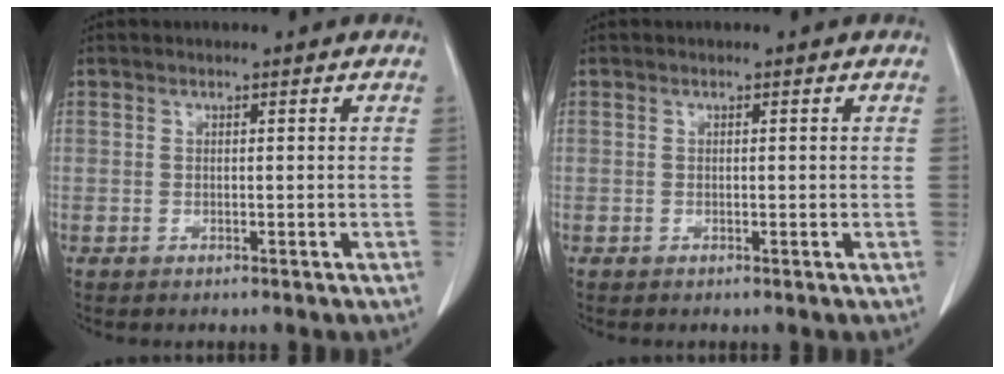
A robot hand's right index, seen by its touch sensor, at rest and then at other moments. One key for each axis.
{"total": 0.0}